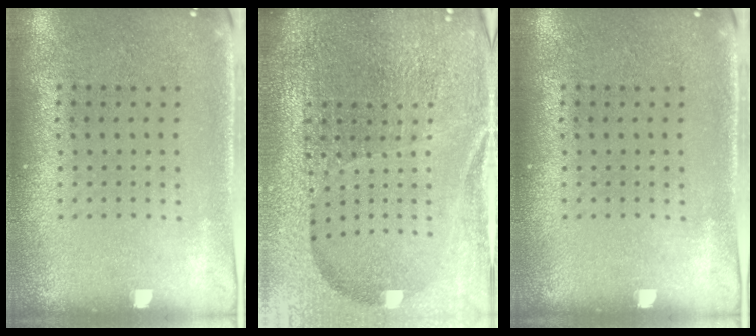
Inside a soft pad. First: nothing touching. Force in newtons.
{"total": 6.6, "press": 5.8, "slide": 3.2}
{"total": 0.0}